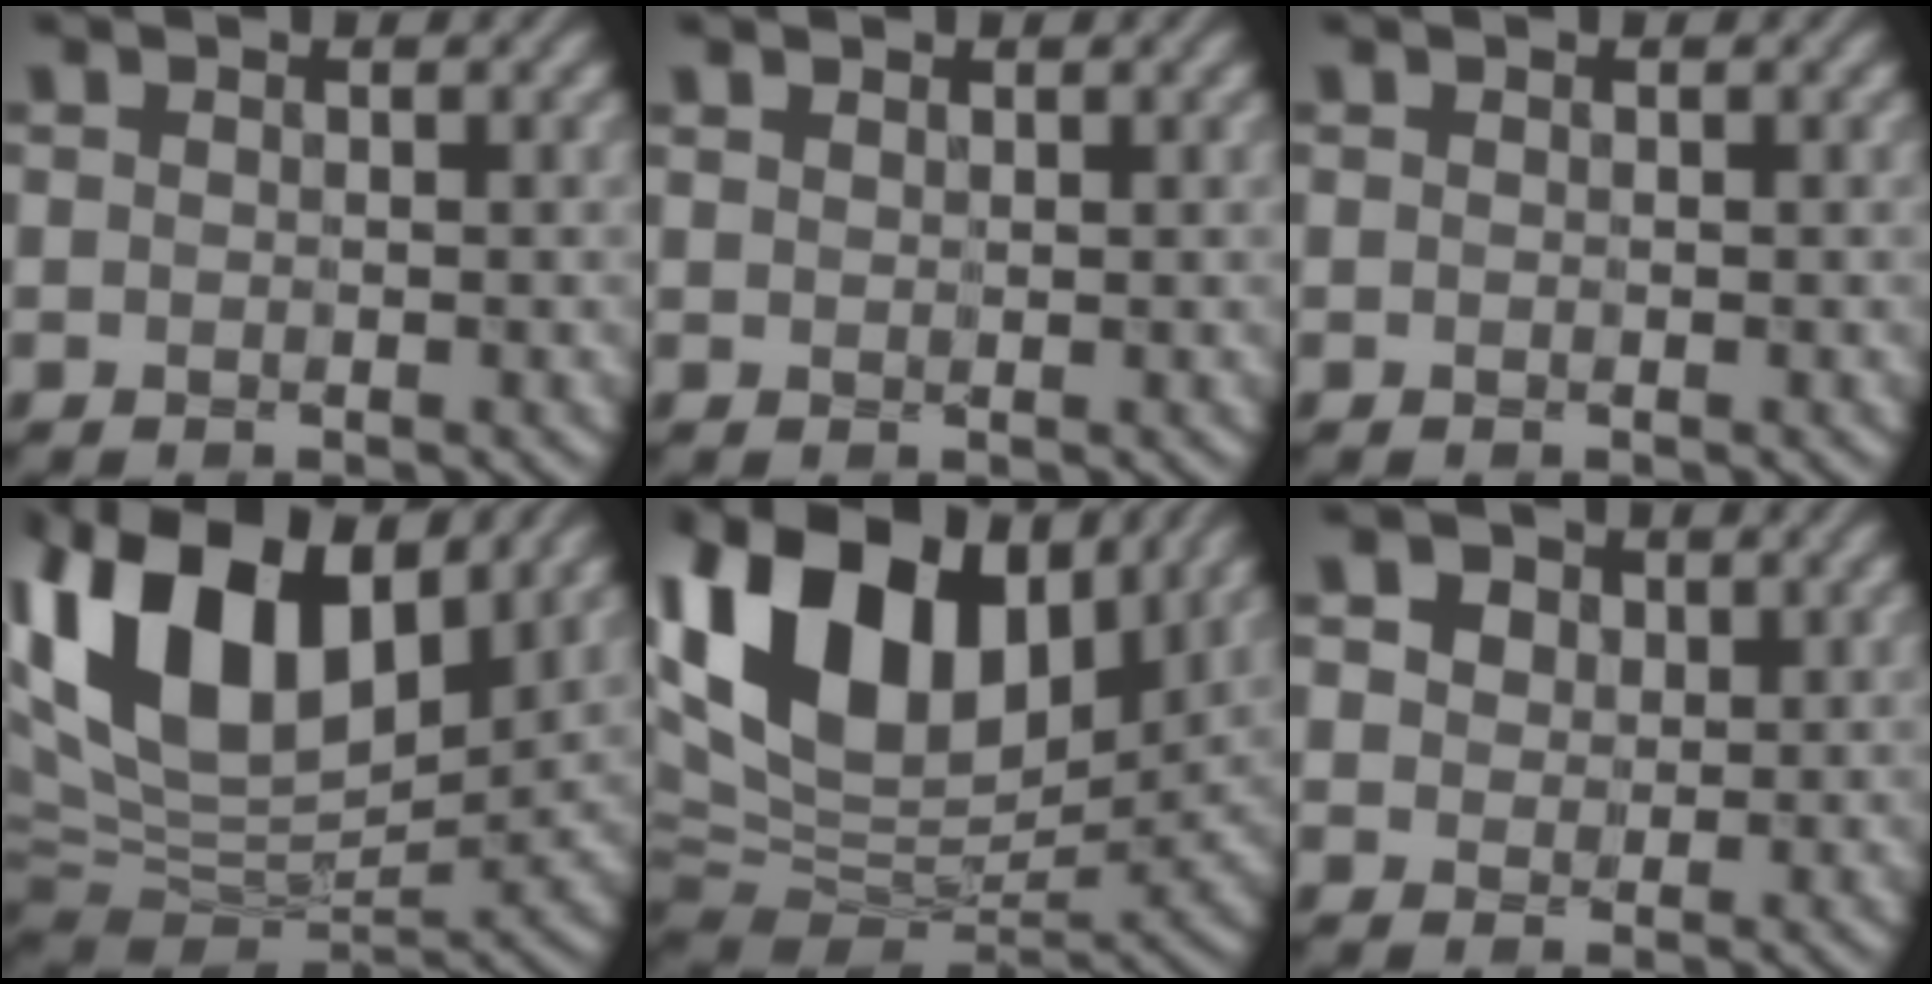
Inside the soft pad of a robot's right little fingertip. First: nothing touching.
{"total": 1.0, "force": [0.8, 0.5, 0.4], "torque": [-0.008, 0.003, 0.009]}
{"total": 0.0}
{"total": 16.3, "force": [5.4, 9.1, 12.4], "torque": [-0.249, 0.028, 0.091]}
{"total": 16.0, "force": [6.2, 10.0, 10.9], "torque": [-0.238, 0.036, 0.106]}
{"total": 5.8, "force": [2.9, 4.0, 2.9], "torque": [-0.078, 0.010, 0.039]}